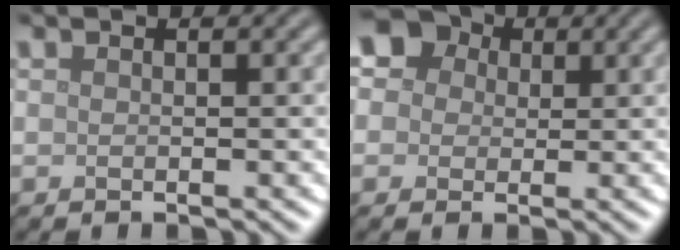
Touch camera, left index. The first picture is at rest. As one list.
[{"total": 9.0, "force": [3.5, 7.3, 3.9], "torque": [-0.079, 0.040, 0.024]}]